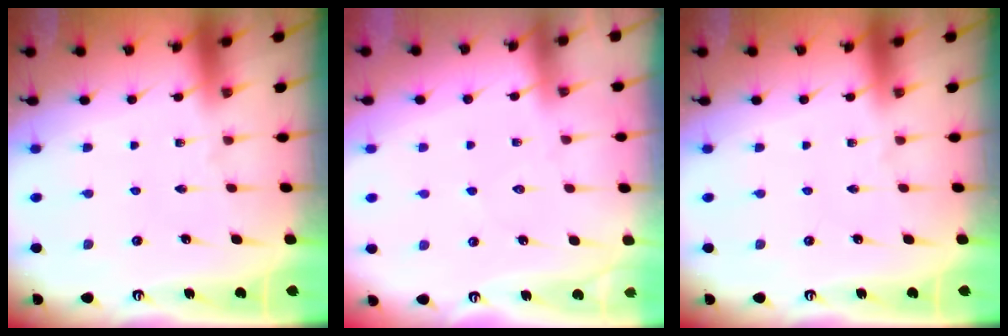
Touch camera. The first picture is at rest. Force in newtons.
{"total": 3.5, "press": 3.5, "slide": 0.4}
{"total": 0.0}